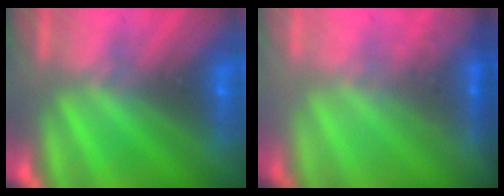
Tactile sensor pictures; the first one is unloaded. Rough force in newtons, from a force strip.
{"total": 1.8}